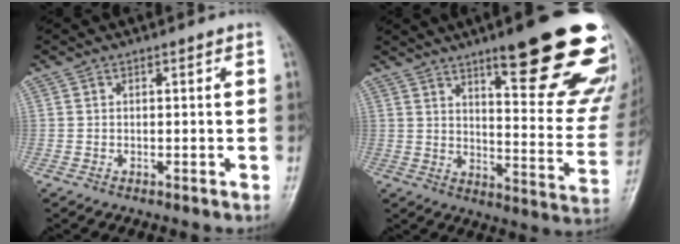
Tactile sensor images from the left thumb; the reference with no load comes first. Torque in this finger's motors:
{"motor_torque": [2.49, 2.52, 1.72, -1.04, 0.22]}